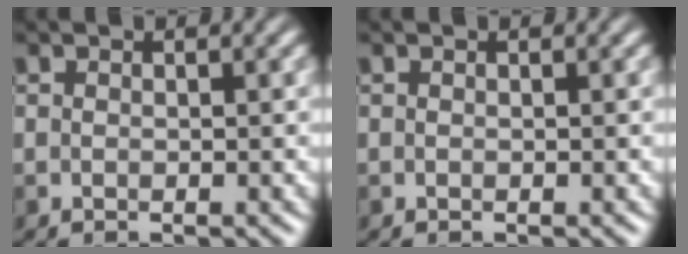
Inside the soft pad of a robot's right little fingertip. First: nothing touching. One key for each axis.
{"total": 0.0}